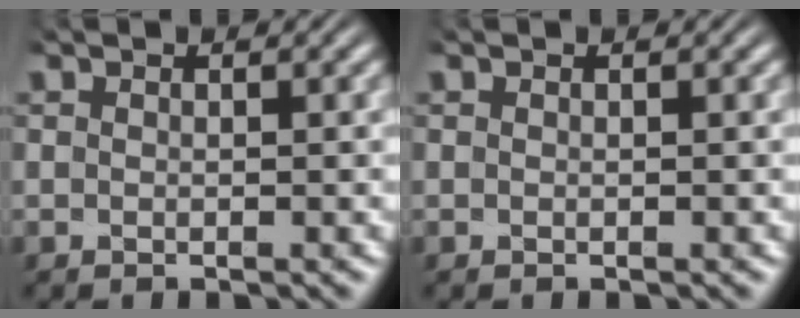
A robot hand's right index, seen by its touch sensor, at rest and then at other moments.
{"total": 0.0}